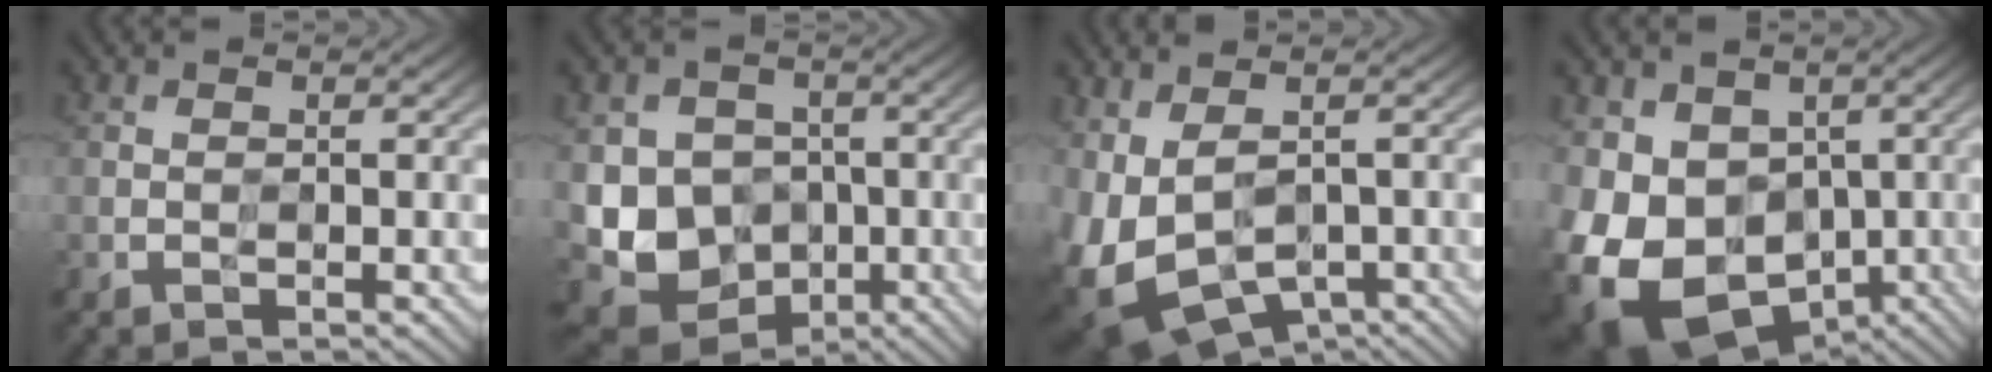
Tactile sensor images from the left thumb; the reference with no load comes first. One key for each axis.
{"total": 10.5, "fx": -2.0, "fy": 8.9, "fz": 5.3, "tx": -0.114, "ty": -0.027, "tz": -0.042}
{"total": 11.9, "fx": -2.1, "fy": 7.3, "fz": 9.1, "tx": -0.227, "ty": -0.038, "tz": 0.001}
{"total": 14.6, "fx": -3.3, "fy": 11.3, "fz": 8.5, "tx": -0.191, "ty": -0.029, "tz": -0.041}